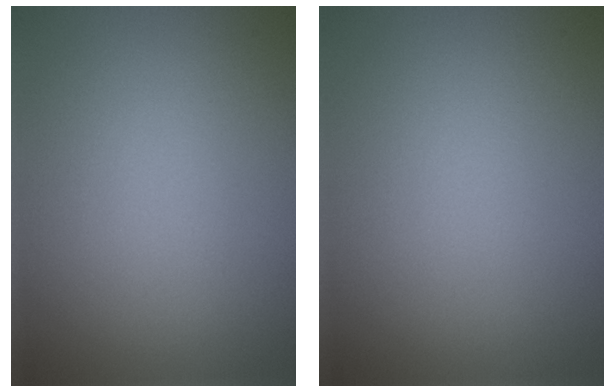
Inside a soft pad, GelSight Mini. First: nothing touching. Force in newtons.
{"total": 0.0}